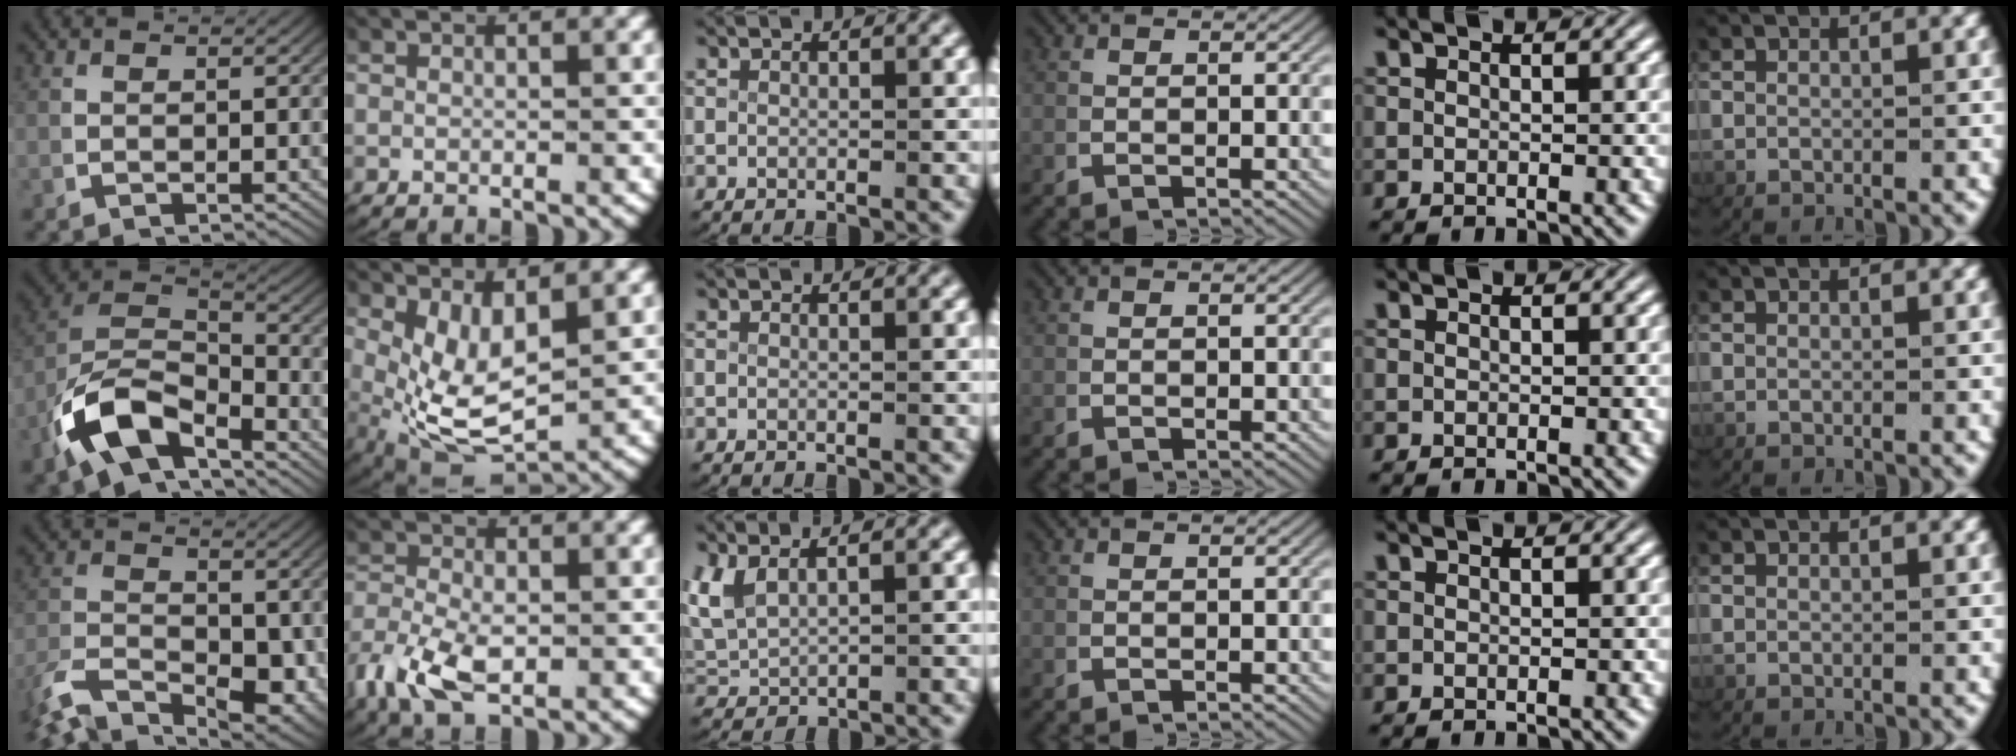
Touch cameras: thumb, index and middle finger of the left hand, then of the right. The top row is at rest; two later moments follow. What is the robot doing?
{"motion": "lift_and_place", "object": "scissors"}